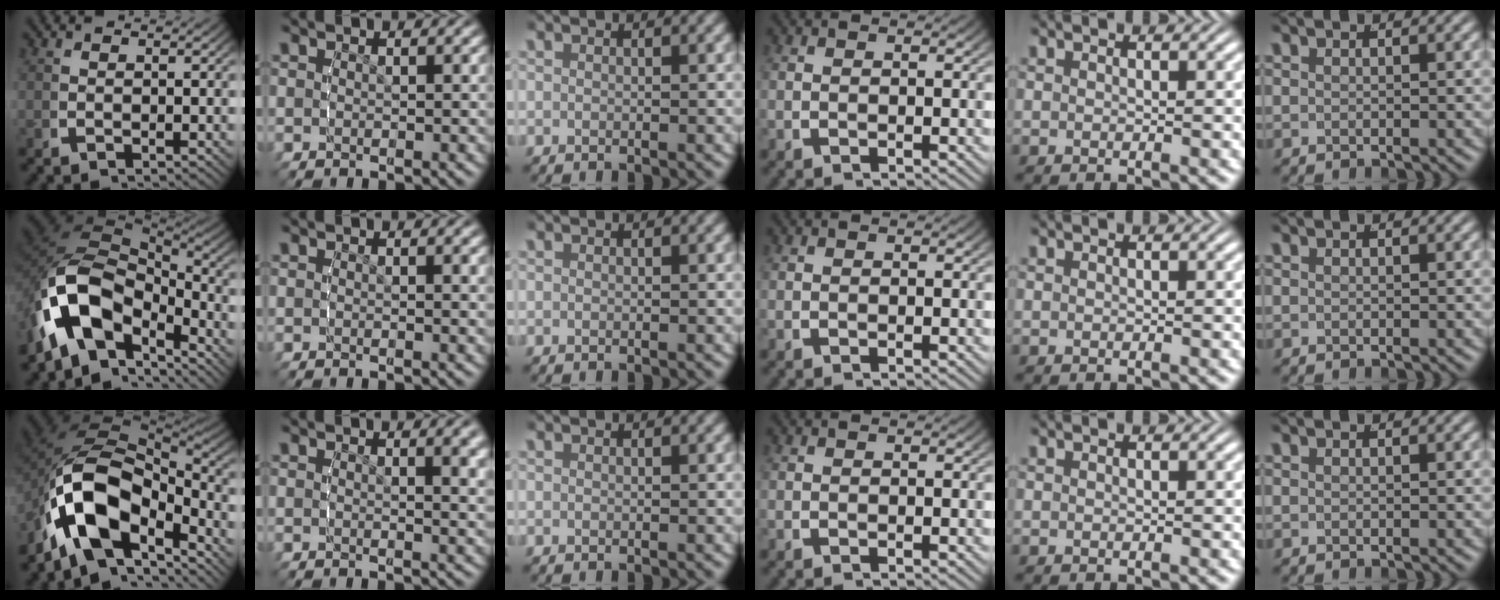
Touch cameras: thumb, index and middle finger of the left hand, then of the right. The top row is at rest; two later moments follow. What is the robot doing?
{"motion": "lift_and_place", "object": "screwdriver"}